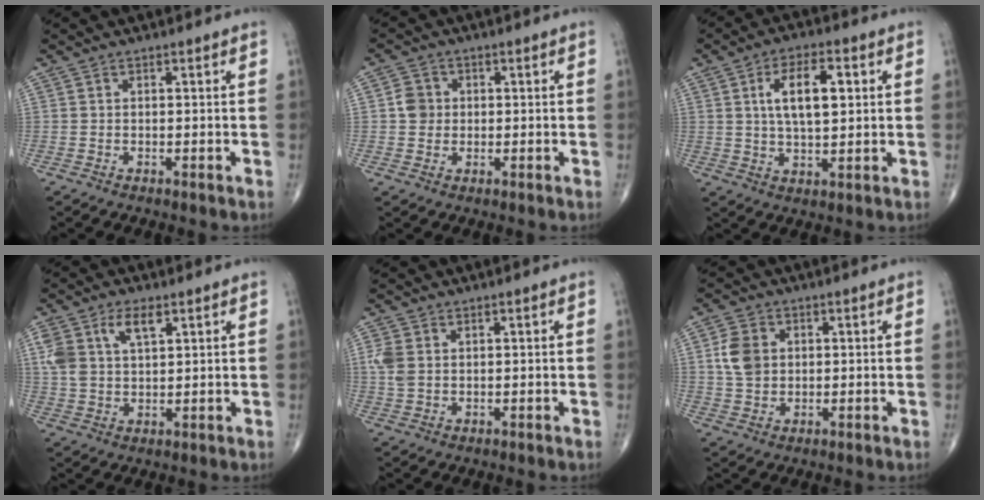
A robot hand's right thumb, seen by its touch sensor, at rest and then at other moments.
{"total": 3.8, "force": [0.2, 3.5, 1.4], "torque": [-0.009, 0.004, -0.002]}
{"total": 9.8, "force": [2.3, 4.5, 8.4], "torque": [-0.128, -0.003, 0.039]}
{"total": 8.3, "force": [3.7, 4.3, 6.1], "torque": [-0.125, -0.001, 0.074]}
{"total": 3.9, "force": [0.9, 2.8, 2.7], "torque": [-0.069, 0.003, 0.021]}
{"total": 6.5, "force": [1.2, 5.1, 3.8], "torque": [-0.063, -0.001, 0.022]}